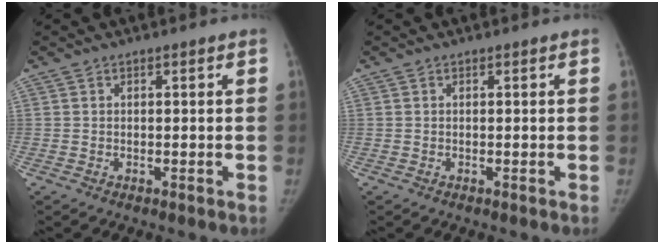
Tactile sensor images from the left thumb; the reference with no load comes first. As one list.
[{"total": 0.0}]